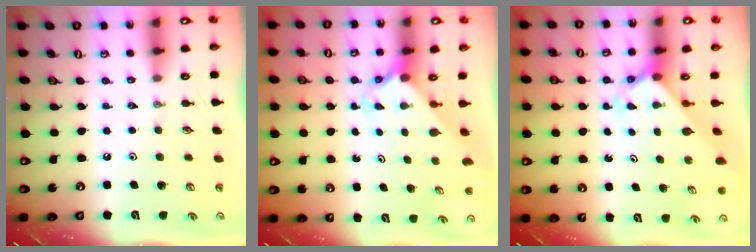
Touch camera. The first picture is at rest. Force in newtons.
{"total": 2.4, "press": 2.4, "slide": 0.2}
{"total": 2.2, "press": 2.2, "slide": 0.2}